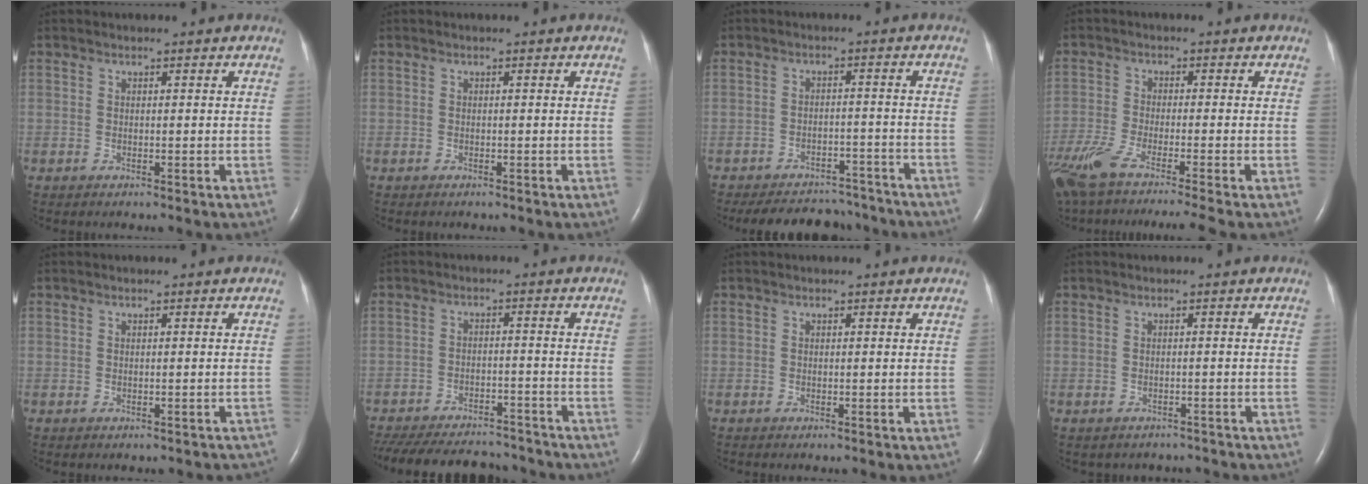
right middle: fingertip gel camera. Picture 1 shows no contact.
{"total": 0.0}
{"total": 14.0, "force": [-12.6, 4.9, 3.6], "torque": [-0.068, 0.007, -0.161]}
{"total": 14.1, "force": [-11.1, -0.2, 8.6], "torque": [-0.167, -0.042, -0.187]}
{"total": 2.8, "force": [-2.3, 1.3, 0.9], "torque": [-0.001, 0.007, -0.020]}
{"total": 20.9, "force": [-18.4, 6.2, 7.7], "torque": [-0.200, -0.027, -0.256]}
{"total": 0.0}
{"total": 3.8, "force": [-3.4, 1.8, 0.1], "torque": [-0.006, 0.009, -0.037]}